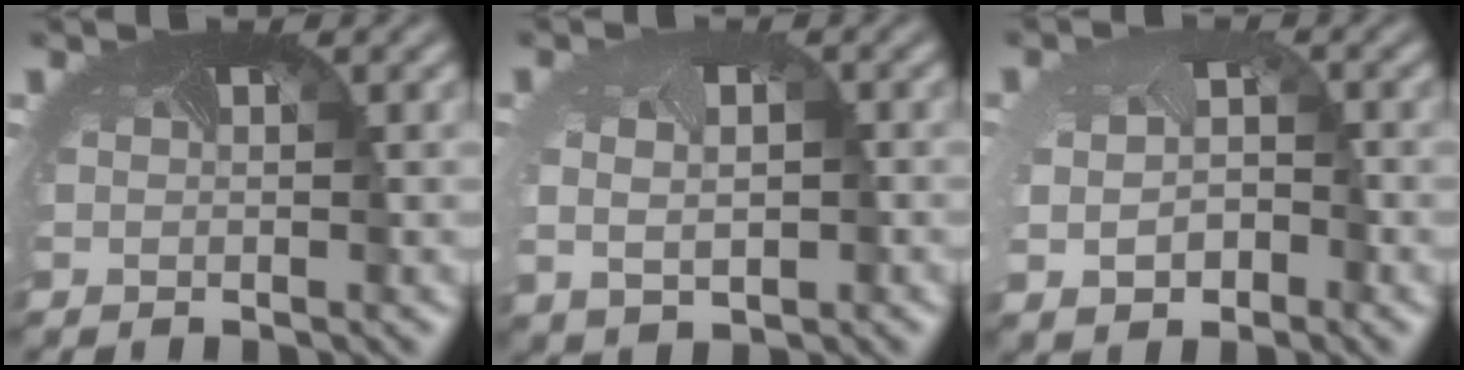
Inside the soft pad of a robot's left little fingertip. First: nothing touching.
{"total": 4.7, "force": [-0.2, 3.6, 3.1], "torque": [-0.049, -0.007, -0.004]}
{"total": 4.3, "force": [-0.8, 3.1, 2.9], "torque": [-0.062, -0.020, -0.006]}